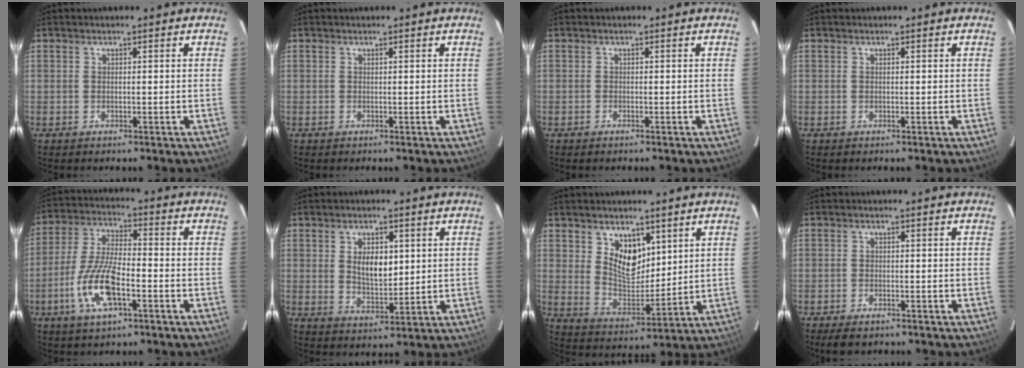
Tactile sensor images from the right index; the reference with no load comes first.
{"total": 0.0}
{"total": 0.6, "force": [-0.5, 0.3, 0.1], "torque": [-0.004, 0.000, -0.011]}
{"total": 0.0}
{"total": 12.2, "force": [-4.9, 4.0, 10.4], "torque": [-0.223, -0.003, -0.094]}
{"total": 6.3, "force": [1.5, 3.4, 5.1], "torque": [-0.086, 0.000, 0.031]}
{"total": 8.7, "force": [4.3, 5.3, 5.4], "torque": [-0.085, -0.004, 0.088]}
{"total": 4.0, "force": [-3.1, 1.5, 2.0], "torque": [-0.050, -0.012, -0.050]}